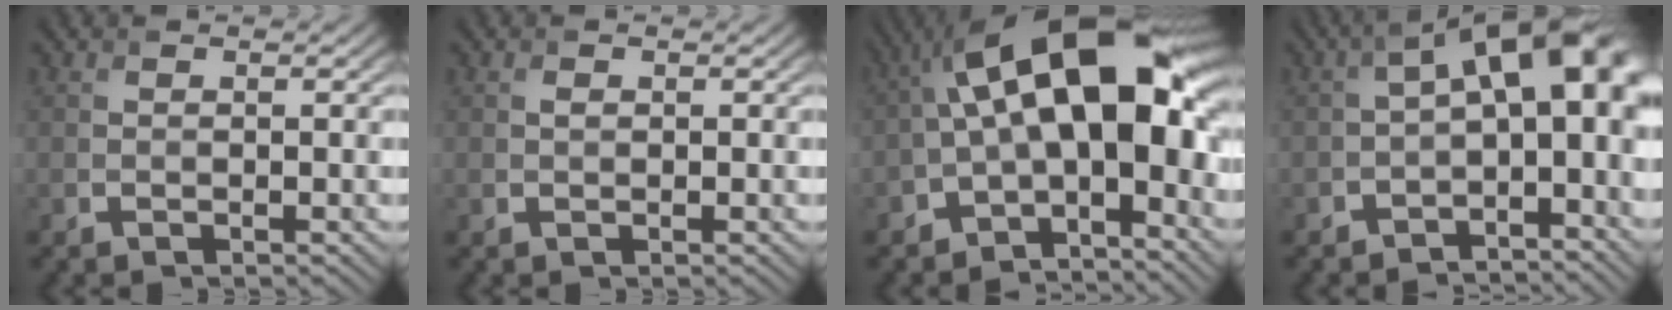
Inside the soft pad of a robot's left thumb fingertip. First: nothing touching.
{"total": 0.6, "force": [0.0, 0.4, 0.4], "torque": [-0.010, 0.000, -0.001]}
{"total": 17.0, "force": [-0.4, 8.7, 14.6], "torque": [-0.212, 0.029, -0.026]}
{"total": 13.1, "force": [-0.9, 7.0, 11.0], "torque": [-0.156, 0.005, -0.022]}